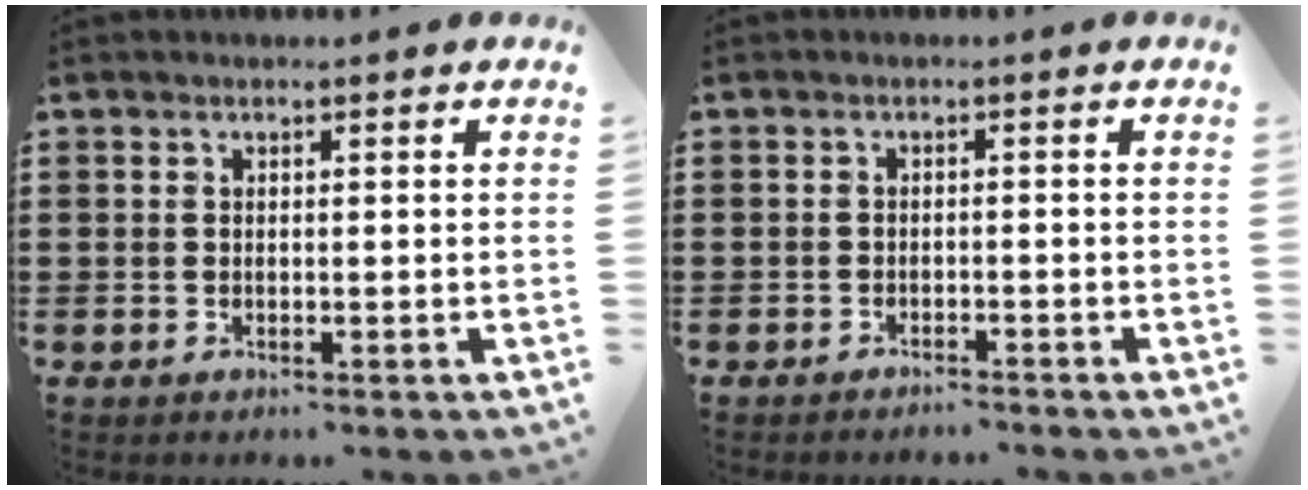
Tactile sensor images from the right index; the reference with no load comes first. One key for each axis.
{"total": 1.6, "fx": -1.5, "fy": 0.1, "fz": 0.0, "tx": -0.006, "ty": 0.001, "tz": -0.033}